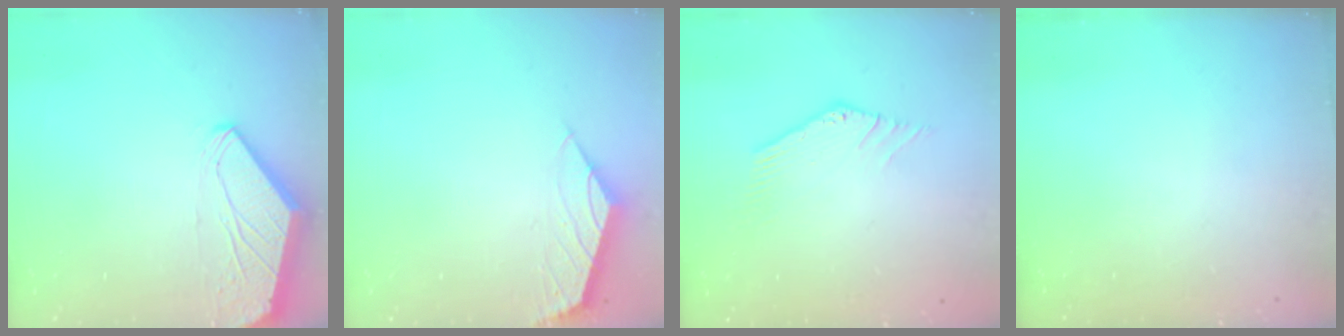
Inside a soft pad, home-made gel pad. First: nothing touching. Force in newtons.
{"total": 2.1, "press": 2.0, "slide": 0.6}
{"total": 0.6, "press": 0.6, "slide": 0.3}
{"total": 0.0}